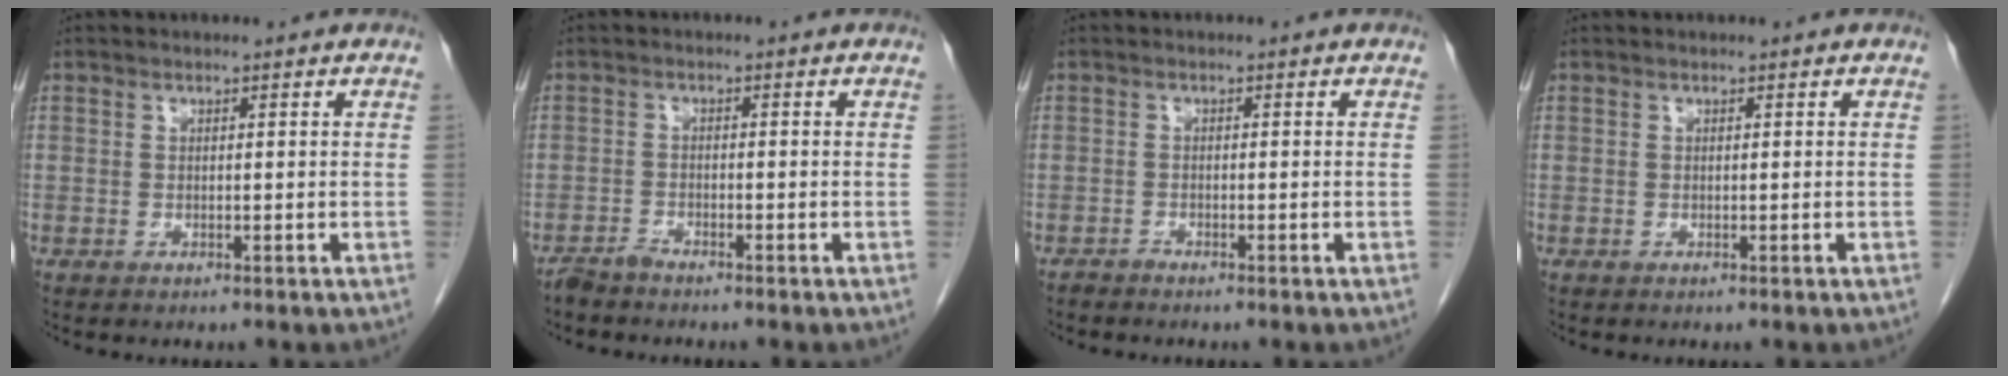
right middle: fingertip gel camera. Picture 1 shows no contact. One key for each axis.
{"total": 1.8, "fx": -1.7, "fy": 0.0, "fz": 0.5, "tx": -0.011, "ty": -0.003, "tz": -0.033}
{"total": 0.7, "fx": -0.7, "fy": 0.0, "fz": 0.1, "tx": -0.005, "ty": -0.001, "tz": -0.015}
{"total": 0.0}